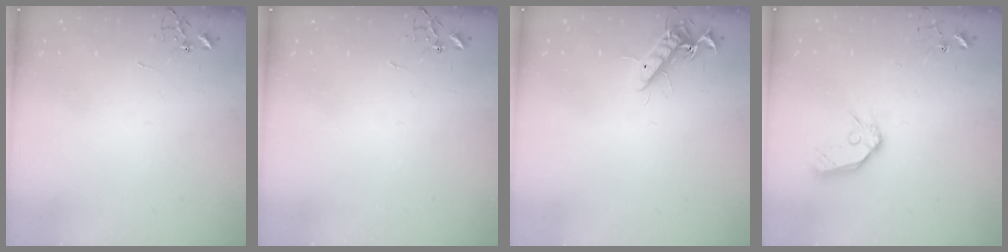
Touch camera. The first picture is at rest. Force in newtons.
{"total": 0.0}
{"total": 10.7, "press": 10.5, "slide": 1.7}
{"total": 12.1, "press": 12.0, "slide": 1.3}